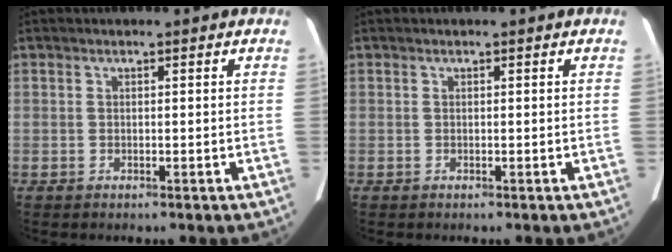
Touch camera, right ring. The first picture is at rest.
{"total": 0.0}